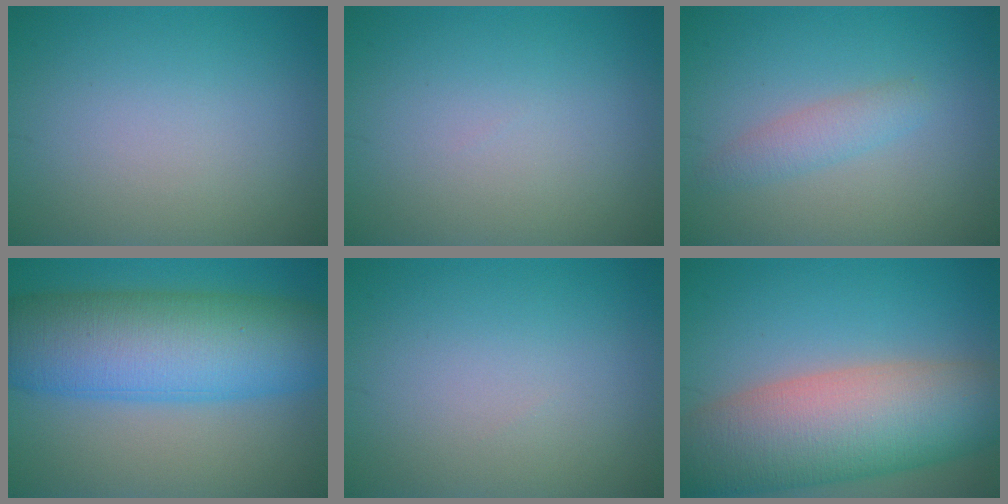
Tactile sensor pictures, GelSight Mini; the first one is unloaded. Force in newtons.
{"total": 0.0}
{"total": 1.9, "press": 1.9, "slide": 0.1}
{"total": 12.6, "press": 12.6, "slide": 0.2}
{"total": 0.0}
{"total": 12.7, "press": 12.7, "slide": 0.7}